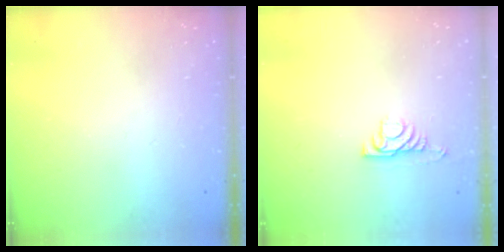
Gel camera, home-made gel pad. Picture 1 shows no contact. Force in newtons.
{"total": 5.0, "press": 4.9, "slide": 0.7}